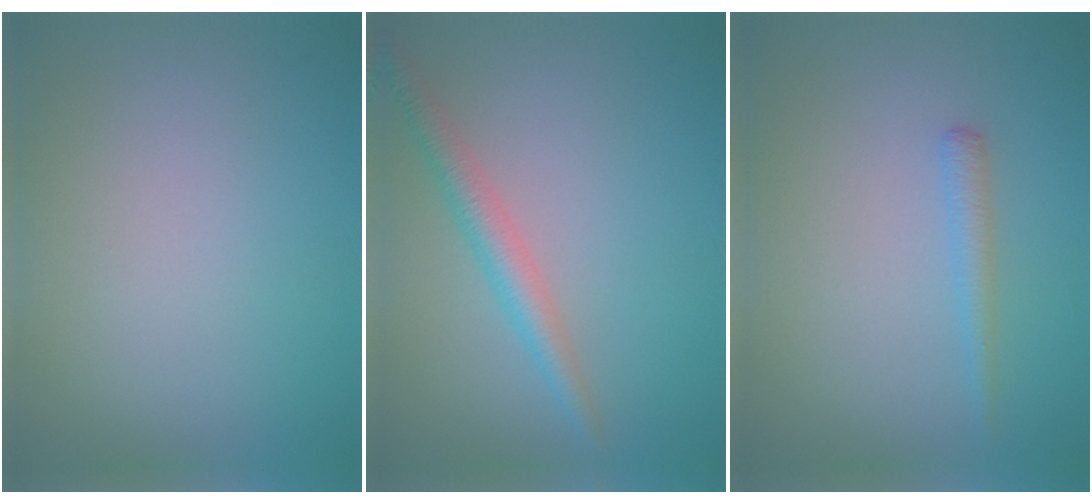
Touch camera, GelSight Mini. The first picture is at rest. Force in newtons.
{"total": 2.8, "press": 2.8, "slide": 0.1}
{"total": 1.3, "press": 1.3, "slide": 0.1}